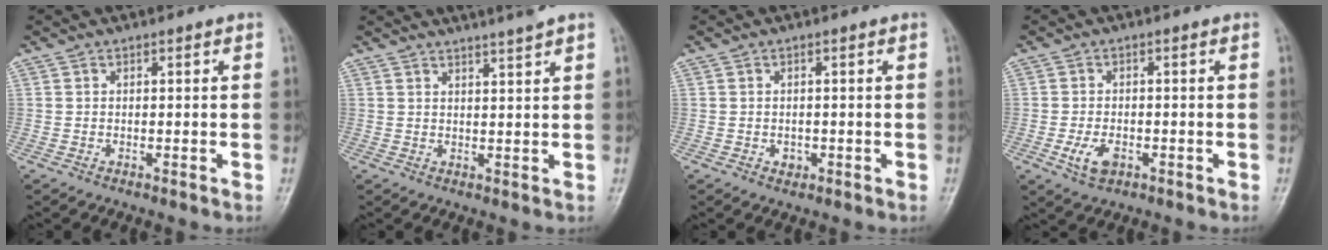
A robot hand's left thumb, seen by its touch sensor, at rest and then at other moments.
{"total": 5.2, "force": [4.3, -0.2, 2.9], "torque": [-0.041, -0.005, 0.063]}
{"total": 1.3, "force": [-0.6, 1.1, 0.5], "torque": [0.003, 0.002, -0.004]}
{"total": 4.0, "force": [-1.7, 2.4, 2.7], "torque": [-0.053, 0.001, -0.026]}